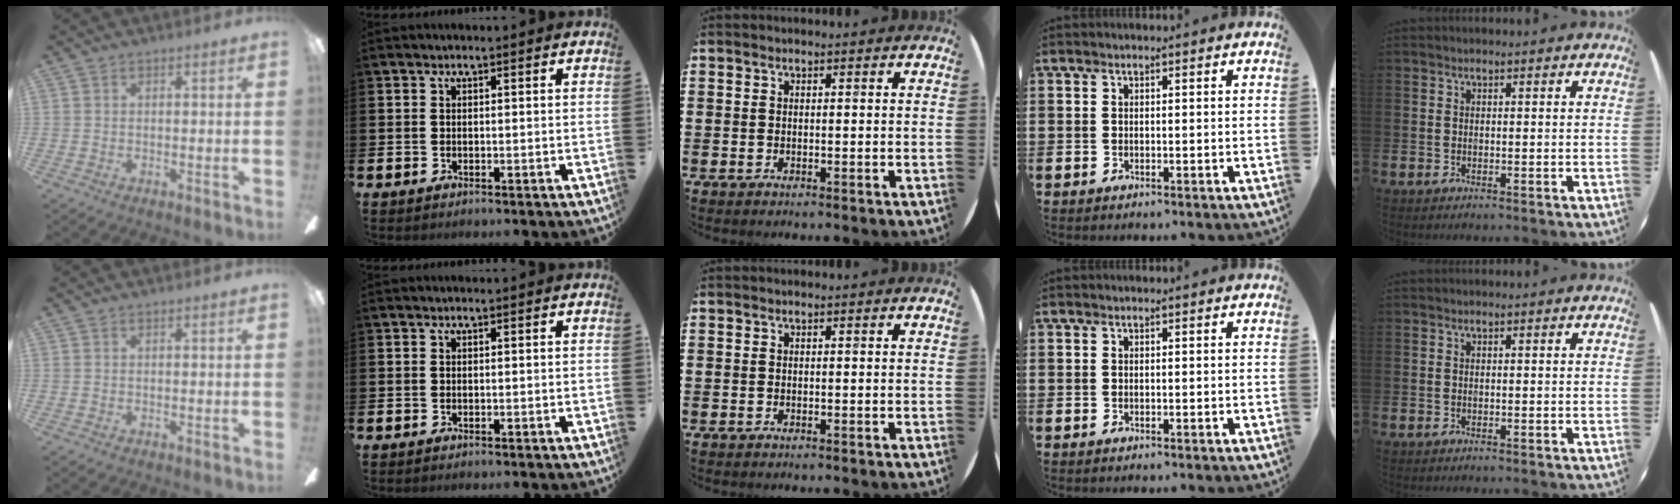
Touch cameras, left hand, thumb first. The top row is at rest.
{}